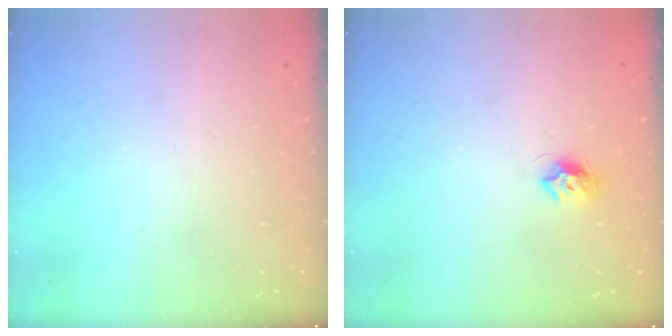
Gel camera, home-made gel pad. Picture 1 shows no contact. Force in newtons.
{"total": 7.1, "press": 7.1, "slide": 0.5}